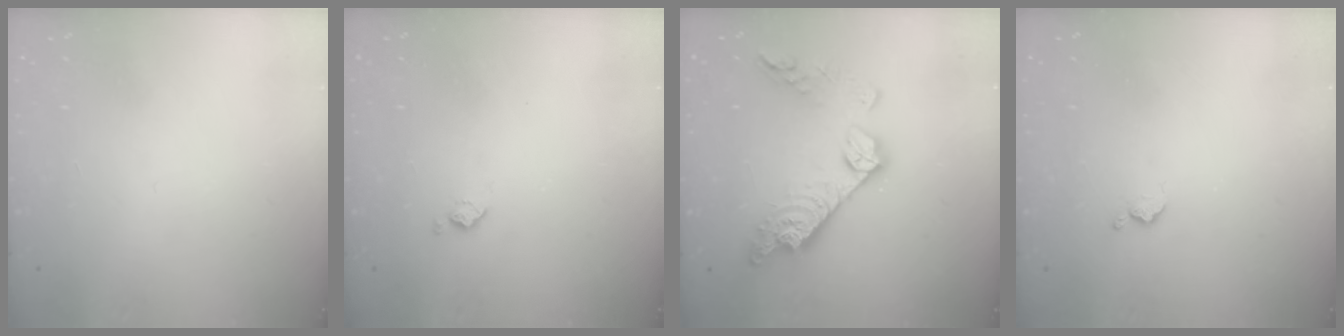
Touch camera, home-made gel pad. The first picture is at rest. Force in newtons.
{"total": 5.0, "press": 4.9, "slide": 0.8}
{"total": 16.5, "press": 16.5, "slide": 1.1}
{"total": 3.4, "press": 3.3, "slide": 0.6}